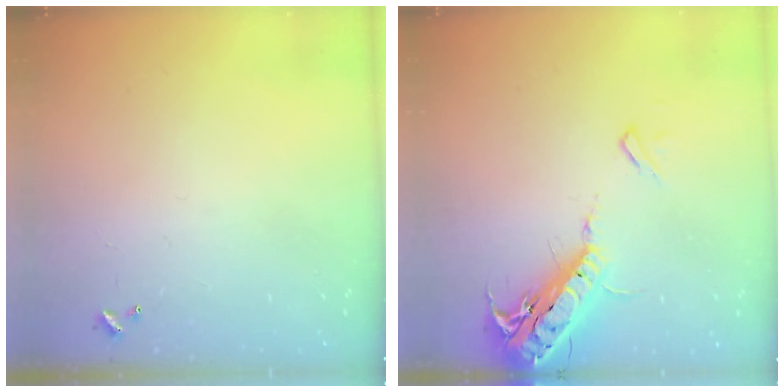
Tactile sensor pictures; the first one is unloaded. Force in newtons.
{"total": 19.4, "press": 19.0, "slide": 4.2}